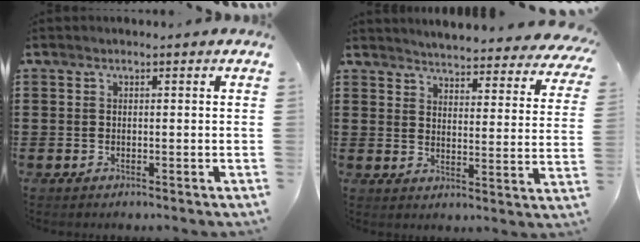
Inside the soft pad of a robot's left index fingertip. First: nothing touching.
{"total": 4.3, "force": [4.2, -0.4, 0.6], "torque": [-0.027, -0.041, 0.068]}